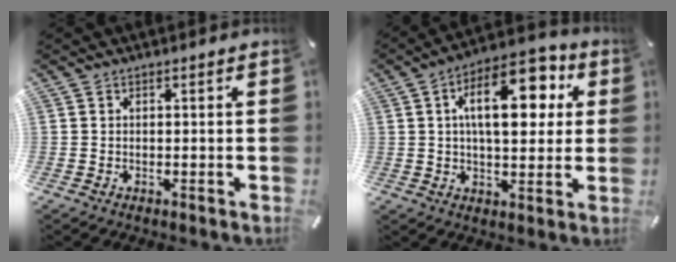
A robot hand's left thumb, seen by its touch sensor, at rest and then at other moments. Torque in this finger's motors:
{"motor_torque": [2.27, 2.74, 1.64, -1.13, 0.47]}